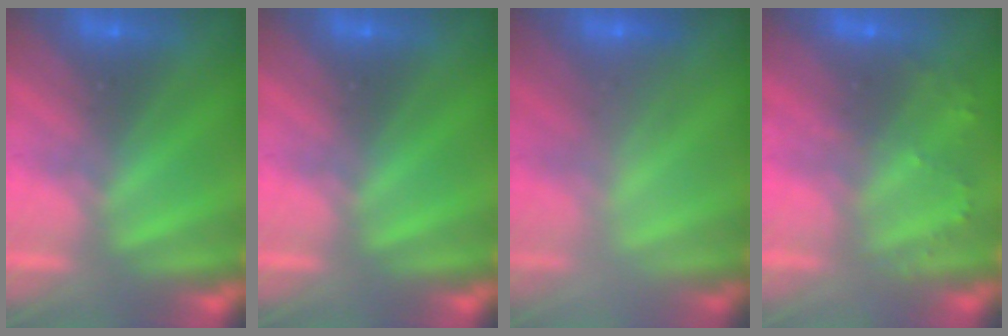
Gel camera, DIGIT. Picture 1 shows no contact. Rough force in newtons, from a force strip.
{"total": 0.0}
{"total": 2.1}
{"total": 2.2}